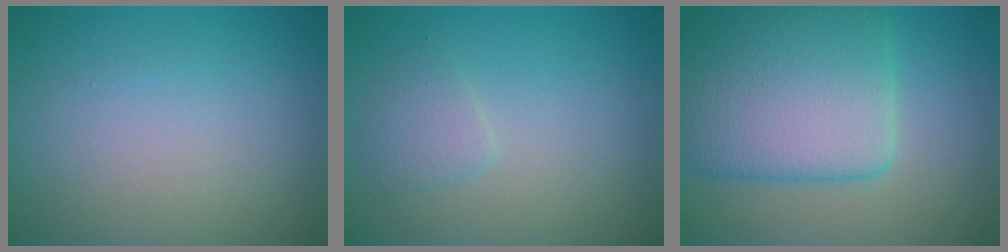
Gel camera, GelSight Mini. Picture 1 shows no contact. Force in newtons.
{"total": 1.6, "press": 1.6, "slide": 0.1}
{"total": 8.6, "press": 8.6, "slide": 0.3}